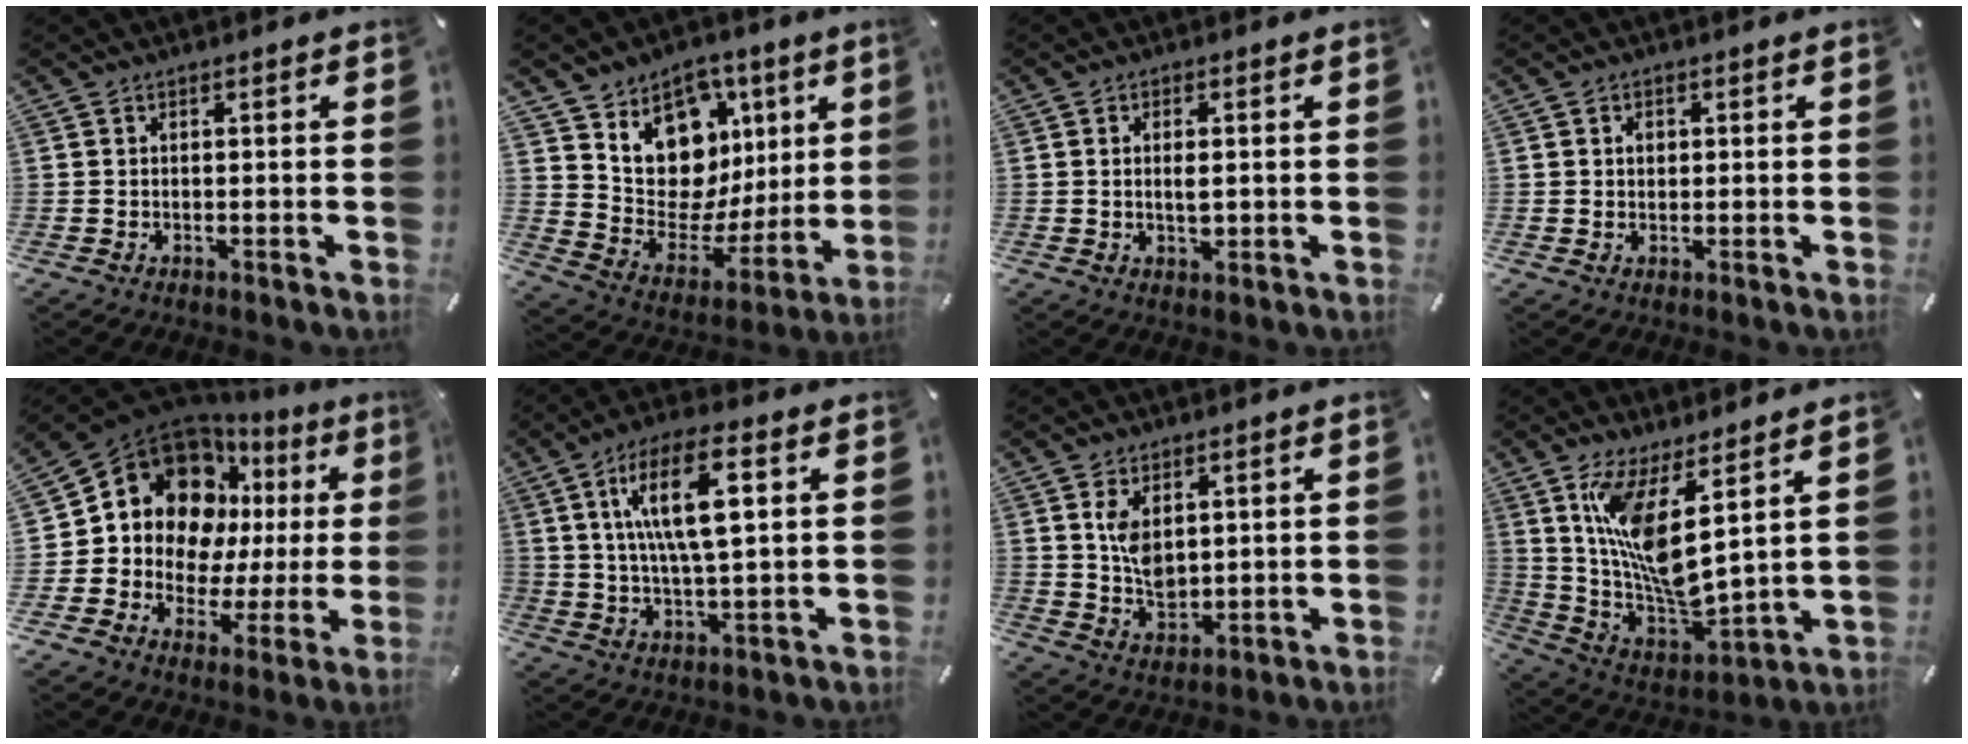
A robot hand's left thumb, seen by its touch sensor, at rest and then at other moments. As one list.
[{"total": 14.1, "force": [5.5, 11.8, 5.3], "torque": [-0.070, -0.060, 0.107]}, {"total": 3.2, "force": [0.2, 1.7, 2.7], "torque": [-0.046, 0.001, 0.001]}, {"total": 1.5, "force": [0.3, 1.2, 0.9], "torque": [-0.004, -0.001, 0.002]}, {"total": 16.0, "force": [6.8, 12.3, 7.5], "torque": [-0.121, -0.065, 0.129]}, {"total": 14.1, "force": [4.6, 4.9, 12.4], "torque": [-0.244, 0.000, 0.071]}, {"total": 6.6, "force": [2.4, 4.3, 4.4], "torque": [-0.091, -0.012, 0.041]}, {"total": 13.0, "force": [6.9, 4.1, 10.2], "torque": [-0.219, -0.071, 0.125]}]